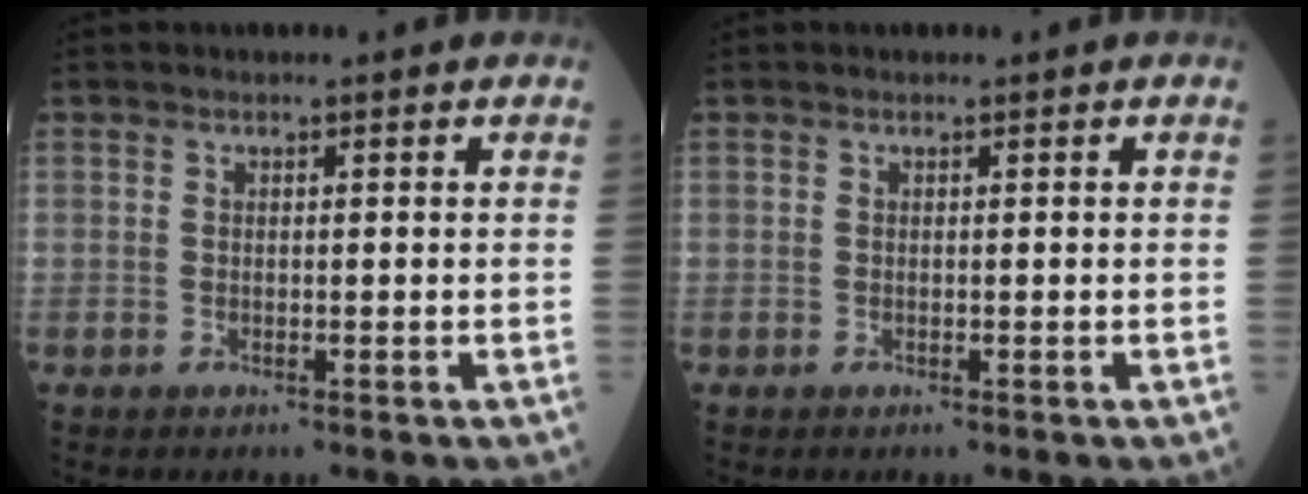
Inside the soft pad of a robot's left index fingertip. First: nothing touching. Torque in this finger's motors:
{"motor_torque": [-0.10, 0.05, 0.05, -0.01]}